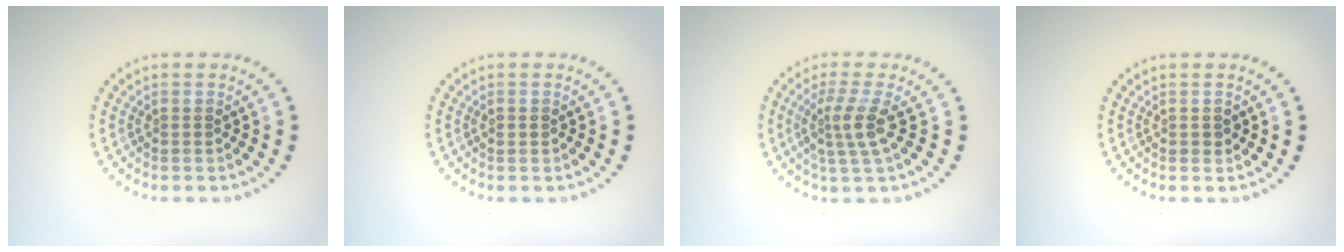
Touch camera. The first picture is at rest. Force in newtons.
{"total": 0.8, "press": 0.8, "slide": 0.1}
{"total": 2.9, "press": 2.2, "slide": 1.9}
{"total": 0.8, "press": 0.8, "slide": 0.1}